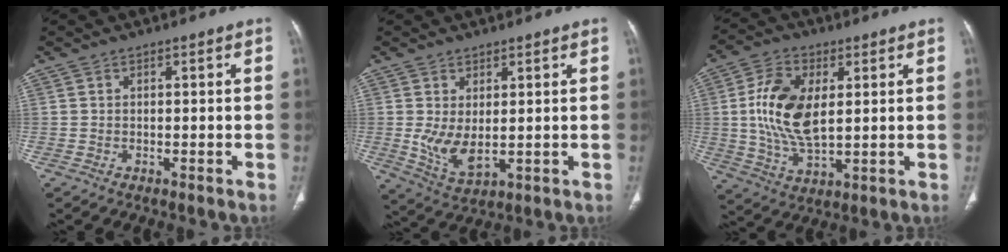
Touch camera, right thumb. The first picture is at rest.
{"total": 6.4, "force": [0.4, 3.3, 5.5], "torque": [-0.102, -0.019, 0.024]}
{"total": 13.5, "force": [2.1, 7.2, 11.3], "torque": [-0.216, -0.009, 0.042]}